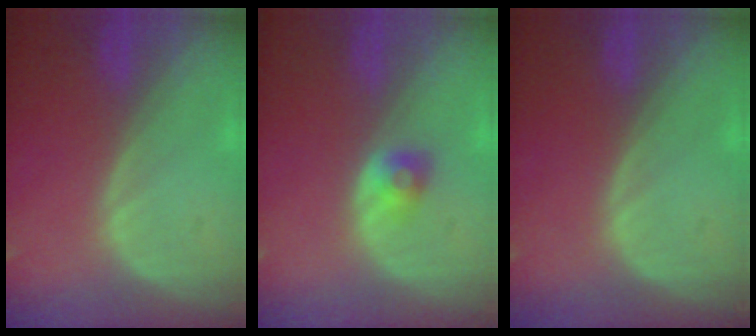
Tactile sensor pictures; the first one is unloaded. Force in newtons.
{"total": 2.3, "press": 2.2, "slide": 0.7}
{"total": 0.0}